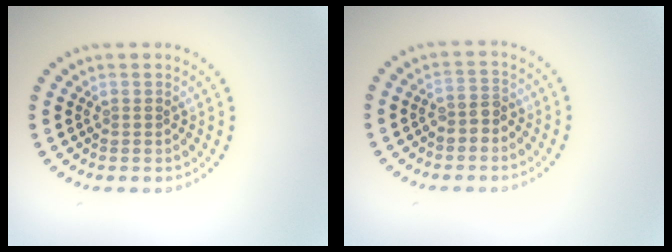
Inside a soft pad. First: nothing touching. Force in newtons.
{"total": 1.8, "press": 1.6, "slide": 0.9}